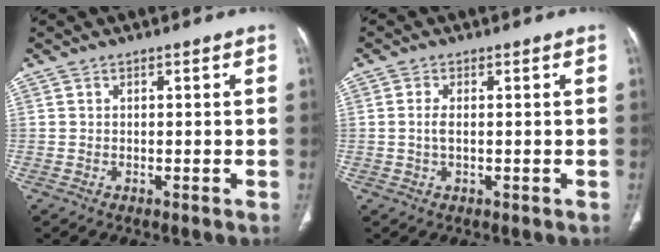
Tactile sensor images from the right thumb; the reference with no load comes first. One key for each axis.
{"total": 2.1, "fx": 0.0, "fy": 0.9, "fz": 1.9, "tx": -0.040, "ty": 0.001, "tz": 0.000}